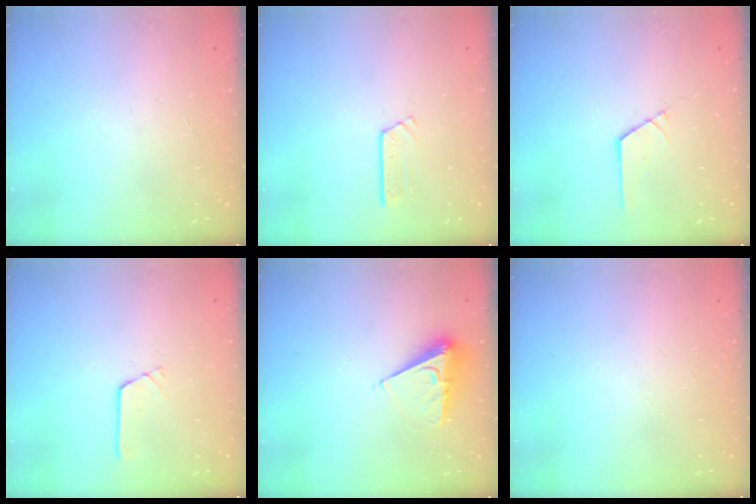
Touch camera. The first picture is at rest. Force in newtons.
{"total": 2.5, "press": 2.5, "slide": 0.2}
{"total": 1.3, "press": 1.3, "slide": 0.1}
{"total": 2.7, "press": 2.7, "slide": 0.3}
{"total": 7.7, "press": 7.7, "slide": 0.4}
{"total": 0.0}